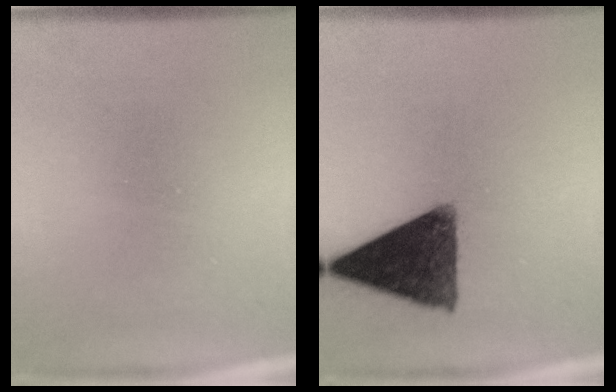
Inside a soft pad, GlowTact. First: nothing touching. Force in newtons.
{"total": 13.5}